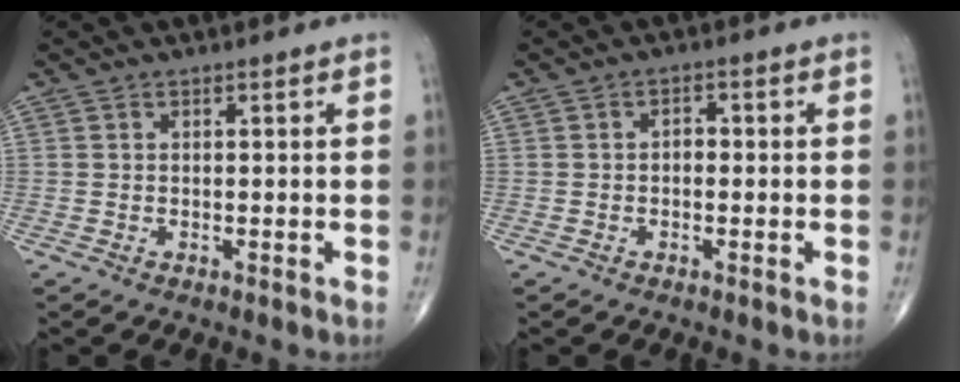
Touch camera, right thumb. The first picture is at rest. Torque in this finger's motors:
{"motor_torque": [-0.18, 0.10, 0.24, 0.01, 0.06]}